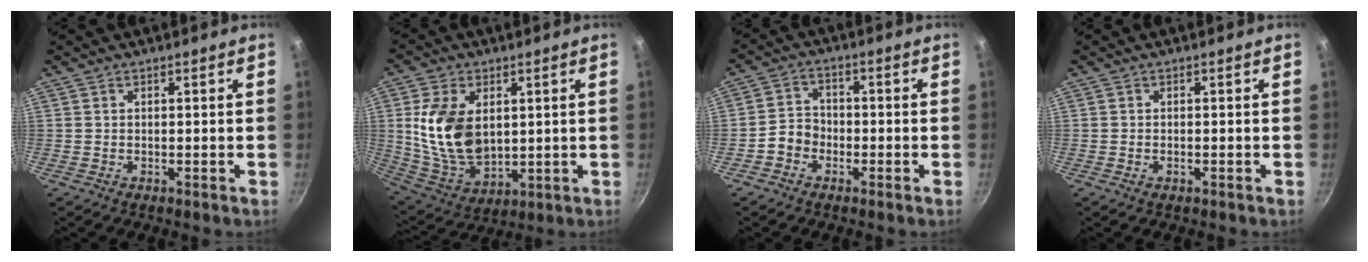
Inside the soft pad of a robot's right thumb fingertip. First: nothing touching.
{"total": 15.6, "force": [2.6, 10.0, 11.6], "torque": [-0.203, -0.027, 0.063]}
{"total": 4.5, "force": [-2.0, 3.6, 1.7], "torque": [-0.010, 0.028, -0.044]}
{"total": 0.7, "force": [-0.4, 0.4, 0.5], "torque": [-0.009, 0.001, -0.007]}